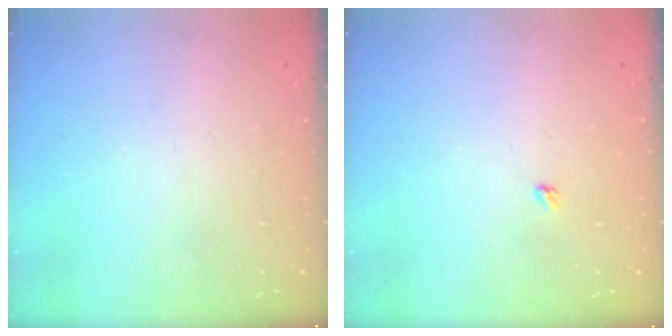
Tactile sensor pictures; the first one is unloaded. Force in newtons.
{"total": 2.4, "press": 2.4, "slide": 0.4}